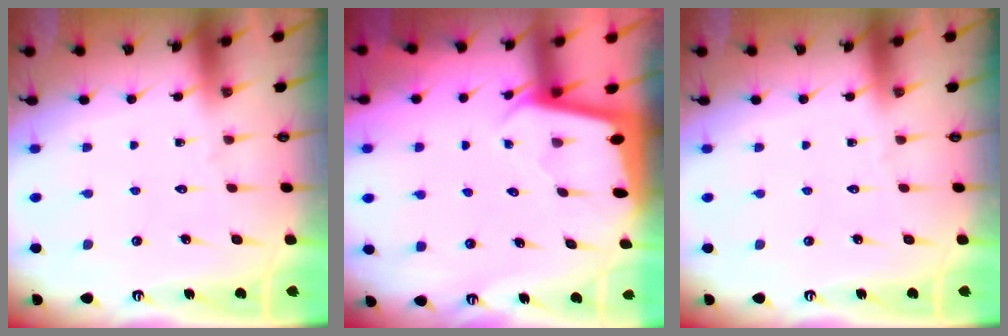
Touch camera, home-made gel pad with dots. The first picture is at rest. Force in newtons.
{"total": 1.9, "press": 1.9, "slide": 0.1}
{"total": 0.0}